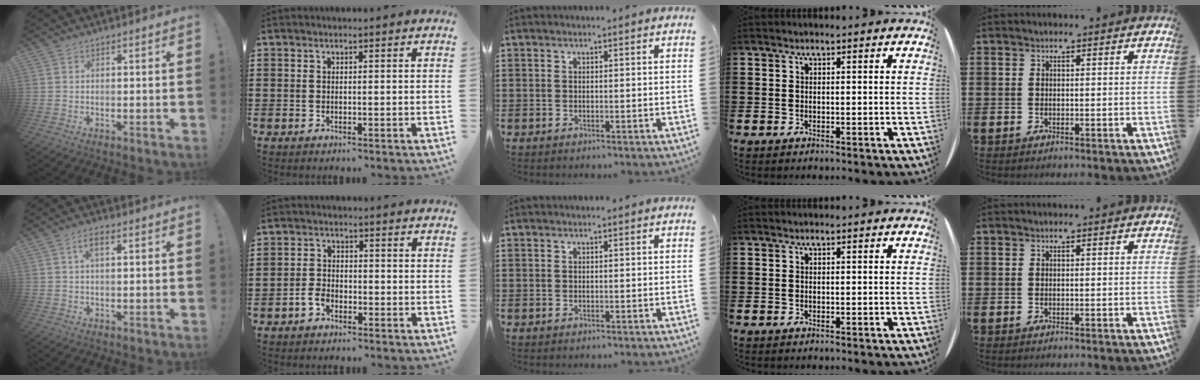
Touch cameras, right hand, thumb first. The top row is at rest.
{"thumb": {"total": 3.8, "force": [1.4, 1.8, 3.0], "torque": [-0.053, 0.007, 0.022]}, "index": {"total": 2.6, "force": [-1.9, 1.6, 0.9], "torque": [-0.028, 0.000, -0.041]}}